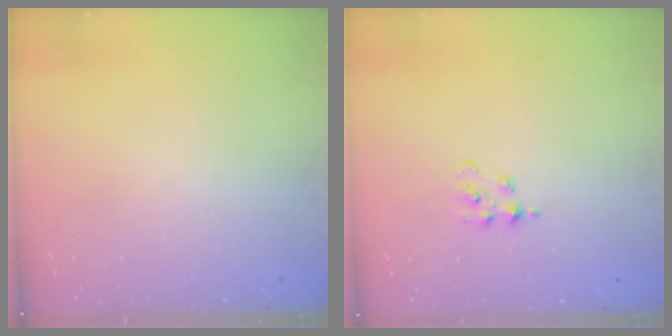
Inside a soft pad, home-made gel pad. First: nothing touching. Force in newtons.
{"total": 2.8, "press": 2.8, "slide": 0.4}